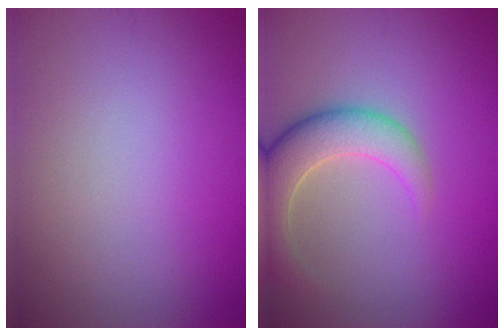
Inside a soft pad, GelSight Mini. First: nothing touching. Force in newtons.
{"total": 5.4, "press": 5.3, "slide": 0.4}